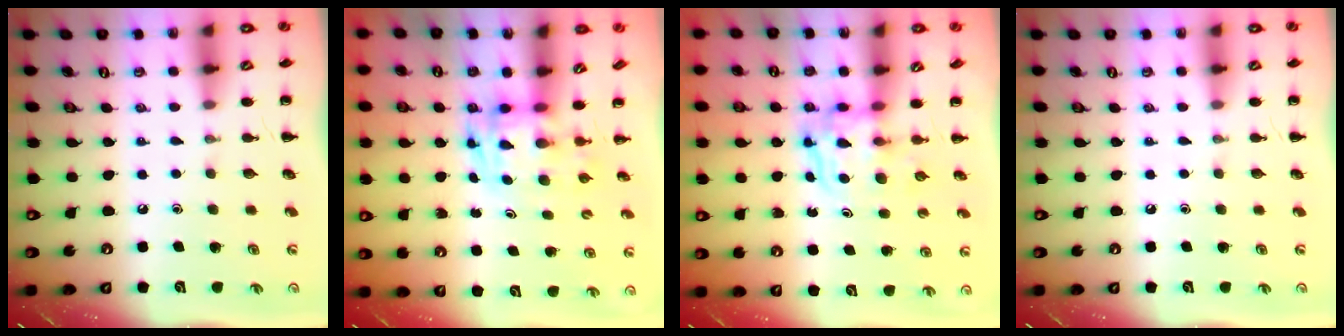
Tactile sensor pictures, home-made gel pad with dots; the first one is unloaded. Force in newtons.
{"total": 3.5, "press": 3.4, "slide": 0.6}
{"total": 3.4, "press": 3.4, "slide": 0.2}
{"total": 0.0}